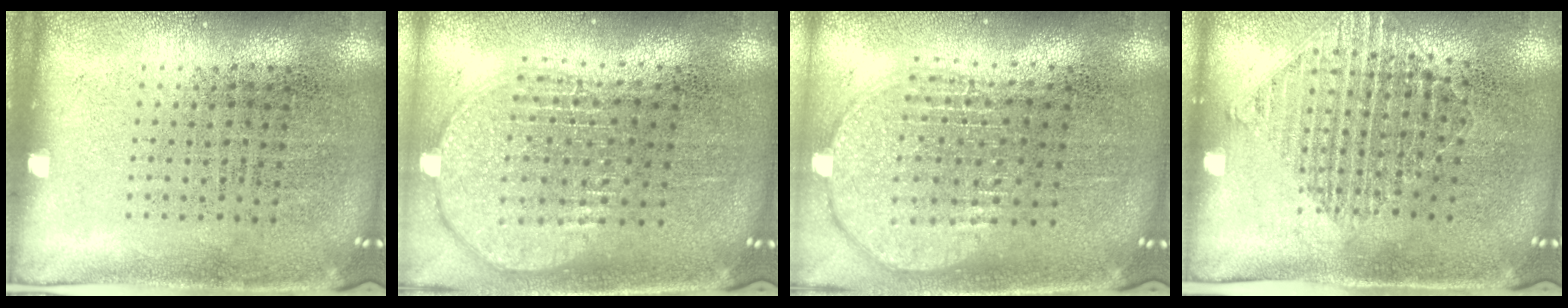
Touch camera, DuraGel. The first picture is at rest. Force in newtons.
{"total": 2.0, "press": 1.6, "slide": 1.1}
{"total": 2.0, "press": 1.6, "slide": 1.1}
{"total": 1.3, "press": 1.2, "slide": 0.5}